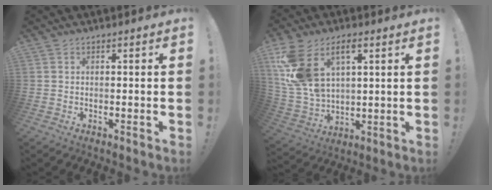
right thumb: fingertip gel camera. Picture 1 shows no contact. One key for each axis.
{"total": 15.4, "fx": 7.0, "fy": 9.4, "fz": 9.9, "tx": -0.220, "ty": -0.029, "tz": 0.133}